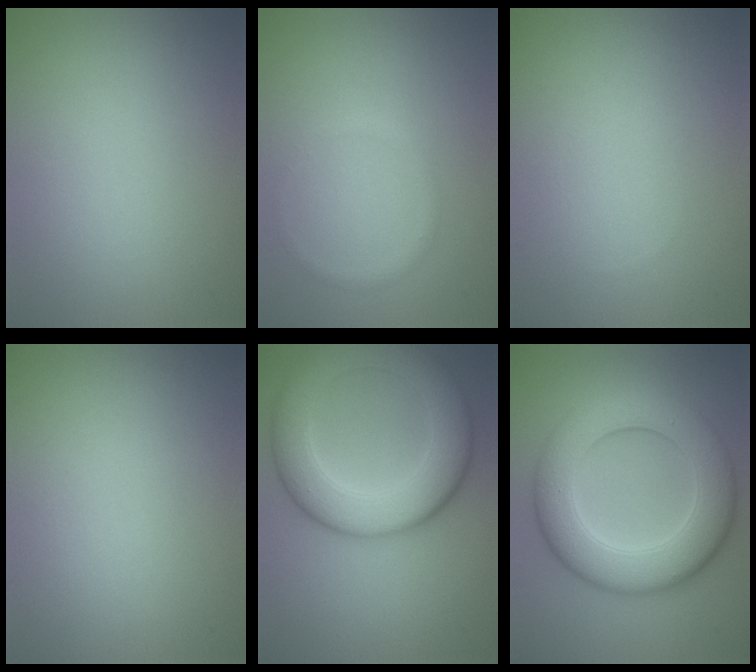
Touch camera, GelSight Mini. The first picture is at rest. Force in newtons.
{"total": 0.9, "press": 0.9, "slide": 0.1}
{"total": 0.0}
{"total": 0.0}
{"total": 8.8, "press": 8.8, "slide": 0.4}
{"total": 9.8, "press": 9.8, "slide": 0.1}